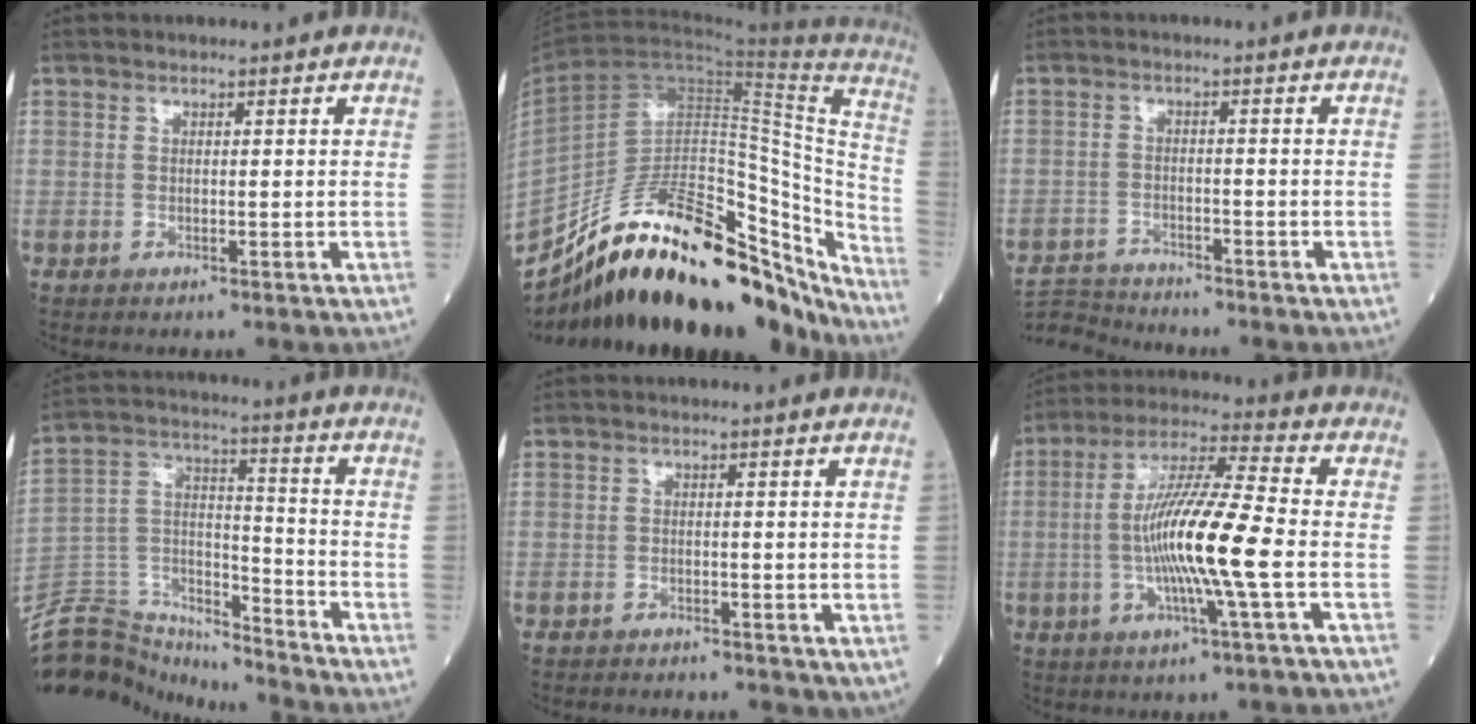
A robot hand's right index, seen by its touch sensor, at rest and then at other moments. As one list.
[{"total": 32.7, "force": [-24.8, 11.0, 18.2], "torque": [-0.264, 0.007, -0.372]}, {"total": 5.6, "force": [-5.6, -0.2, -0.7], "torque": [0.010, -0.003, -0.106]}, {"total": 16.6, "force": [-15.6, 4.7, 3.0], "torque": [-0.070, 0.054, -0.266]}, {"total": 1.9, "force": [-0.8, 1.4, 1.0], "torque": [-0.006, 0.000, -0.008]}, {"total": 13.6, "force": [-2.2, -0.3, 13.4], "torque": [-0.252, -0.003, -0.049]}]